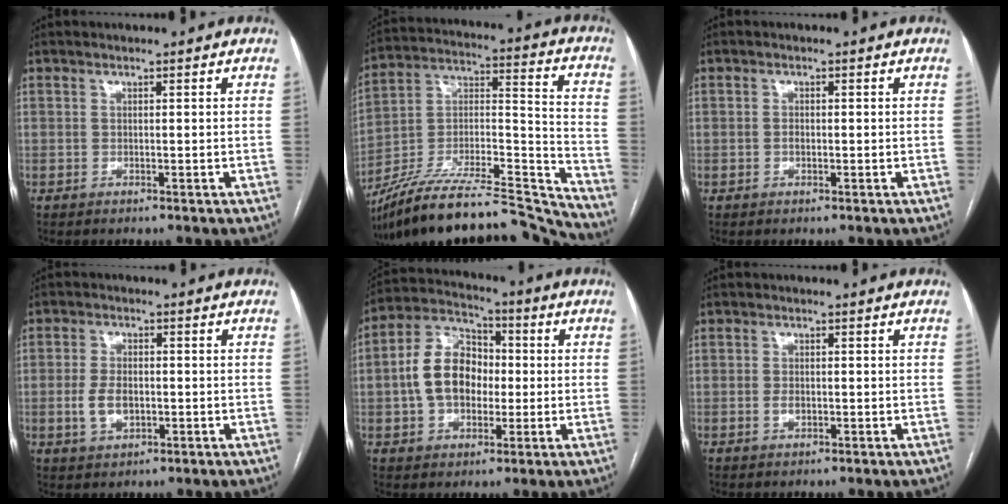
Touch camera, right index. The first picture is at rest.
{"total": 26.3, "force": [-24.5, 1.8, 9.2], "torque": [-0.134, 0.021, -0.393]}
{"total": 0.9, "force": [-0.2, 0.6, 0.7], "torque": [-0.014, 0.002, -0.005]}
{"total": 4.8, "force": [-0.9, 2.8, 3.8], "torque": [-0.079, 0.004, -0.012]}
{"total": 11.2, "force": [-0.5, 7.8, 8.0], "torque": [-0.173, 0.036, -0.009]}
{"total": 1.5, "force": [-0.3, 0.9, 1.2], "torque": [-0.021, 0.002, -0.004]}